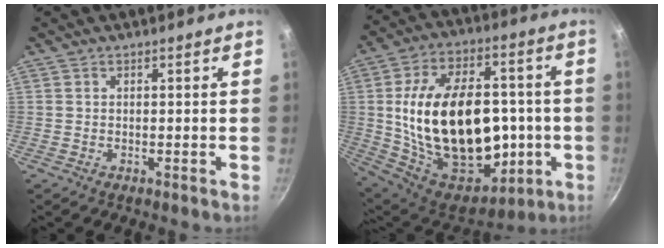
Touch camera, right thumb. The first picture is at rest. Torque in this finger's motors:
{"motor_torque": [0.92, 3.59, 2.63, -0.14, 0.81]}